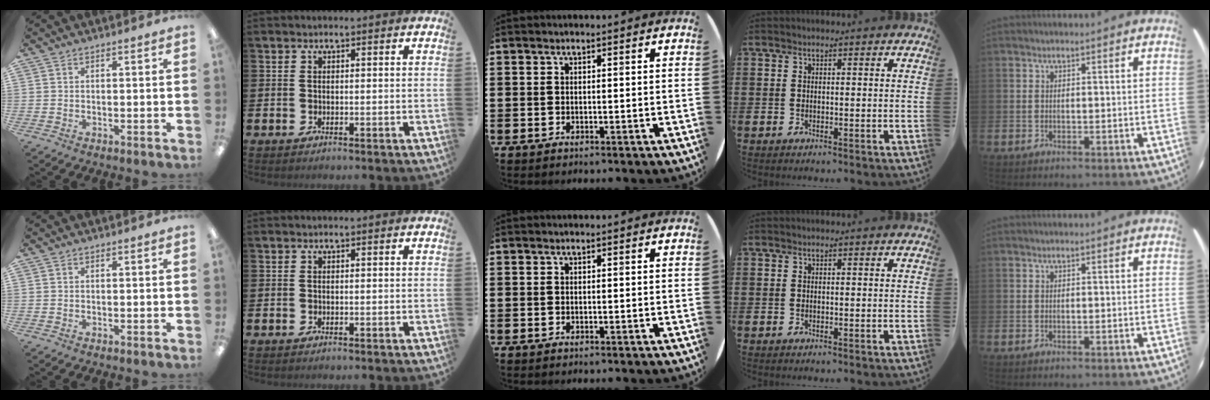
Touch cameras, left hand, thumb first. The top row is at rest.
{}